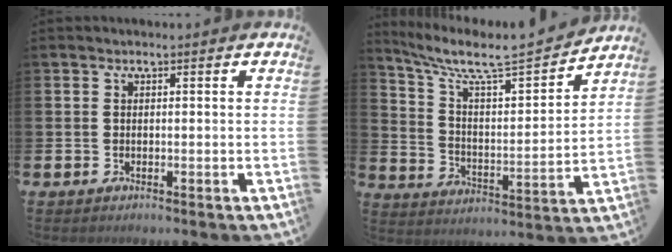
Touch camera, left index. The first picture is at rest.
{"total": 8.5, "force": [7.4, 1.2, 3.9], "torque": [-0.098, -0.062, 0.119]}